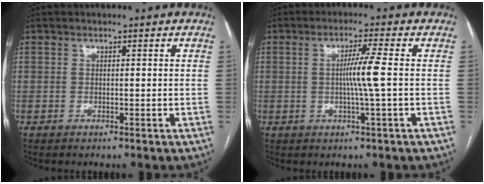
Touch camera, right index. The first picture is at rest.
{"total": 4.9, "force": [-0.1, -1.1, 4.8], "torque": [-0.087, 0.001, -0.001]}